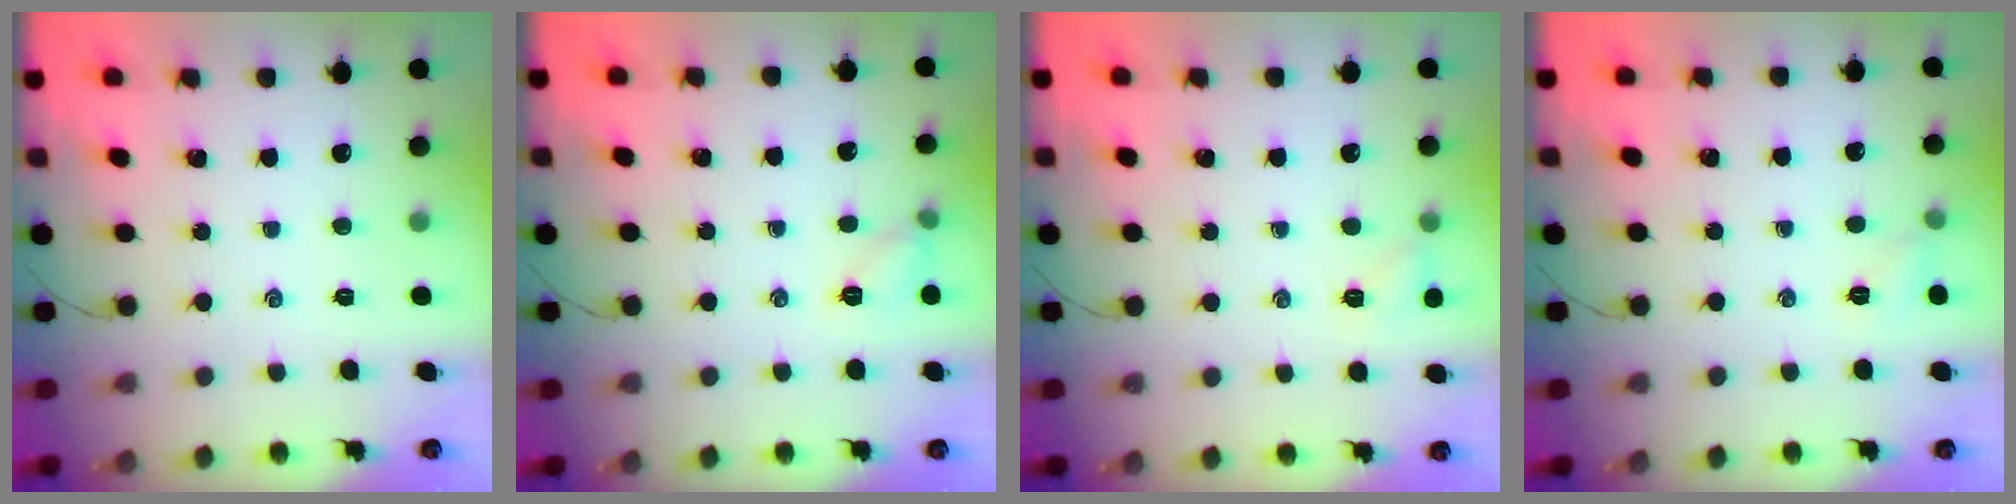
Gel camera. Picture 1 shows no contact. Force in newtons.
{"total": 6.1, "press": 6.0, "slide": 1.0}
{"total": 5.6, "press": 5.6, "slide": 1.0}
{"total": 4.8, "press": 4.5, "slide": 1.4}